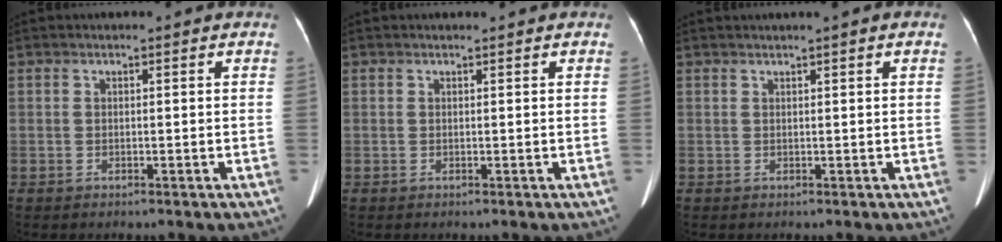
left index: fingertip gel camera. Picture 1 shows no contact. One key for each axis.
{"total": 0.0}
{"total": 1.8, "fx": 1.3, "fy": 0.0, "fz": 1.3, "tx": -0.018, "ty": 0.024, "tz": 0.019}